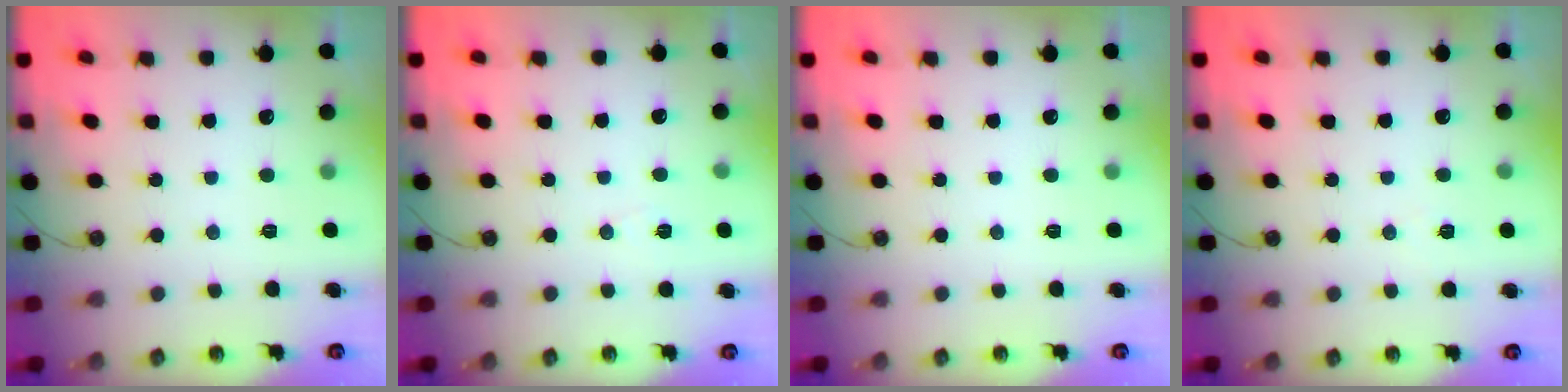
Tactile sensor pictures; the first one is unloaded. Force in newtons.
{"total": 4.3, "press": 3.0, "slide": 3.0}
{"total": 0.0}
{"total": 6.0, "press": 4.0, "slide": 4.4}